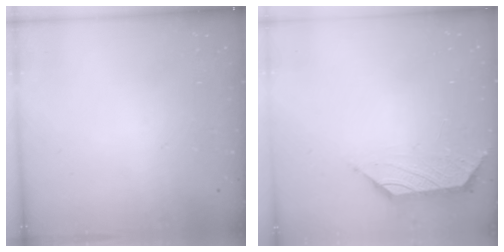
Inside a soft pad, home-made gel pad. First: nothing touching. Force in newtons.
{"total": 0.6, "press": 0.4, "slide": 0.4}